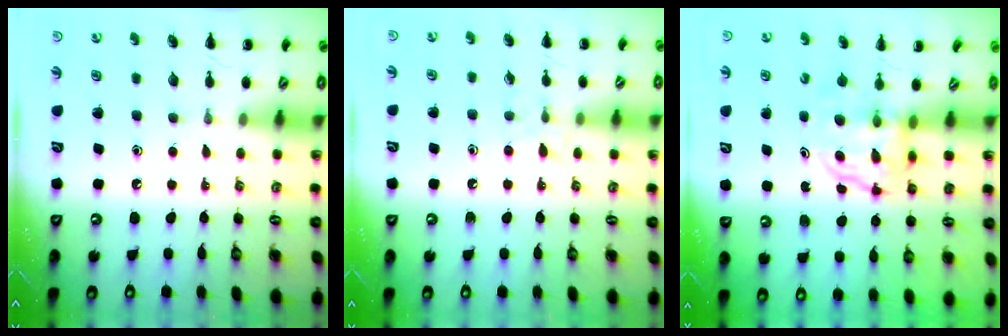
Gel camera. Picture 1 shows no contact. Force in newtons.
{"total": 6.1, "press": 5.9, "slide": 1.8}
{"total": 3.7, "press": 3.7, "slide": 0.2}